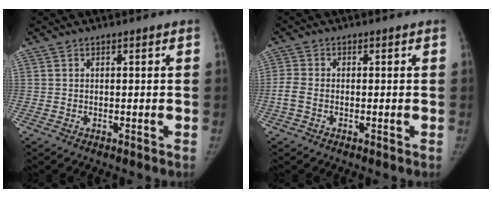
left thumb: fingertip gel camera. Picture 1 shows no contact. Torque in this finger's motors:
{"motor_torque": [0.13, -0.18, 0.68, 0.05, 0.14]}